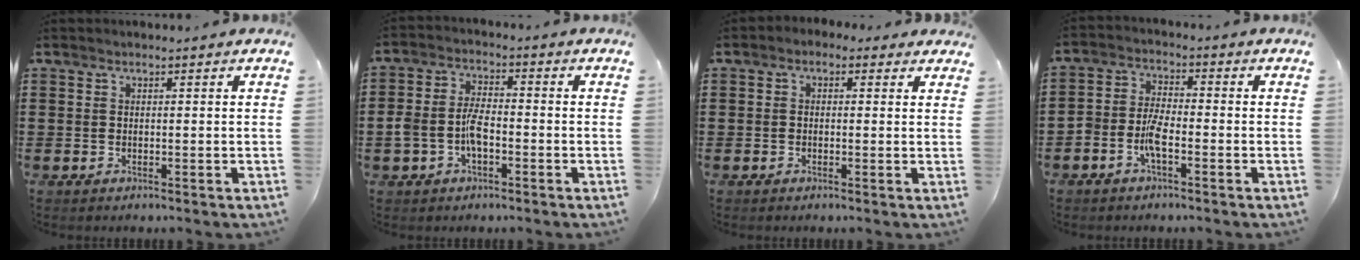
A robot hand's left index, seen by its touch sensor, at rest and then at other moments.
{"total": 5.6, "force": [-1.9, 3.0, 4.3], "torque": [-0.109, 0.000, -0.043]}
{"total": 1.2, "force": [-0.3, 1.0, 0.7], "torque": [-0.016, 0.006, -0.009]}
{"total": 4.4, "force": [-2.3, 1.6, 3.4], "torque": [-0.078, 0.004, -0.047]}